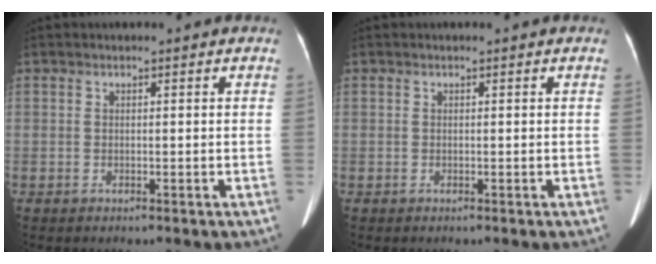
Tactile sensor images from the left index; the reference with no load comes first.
{"total": 0.0}